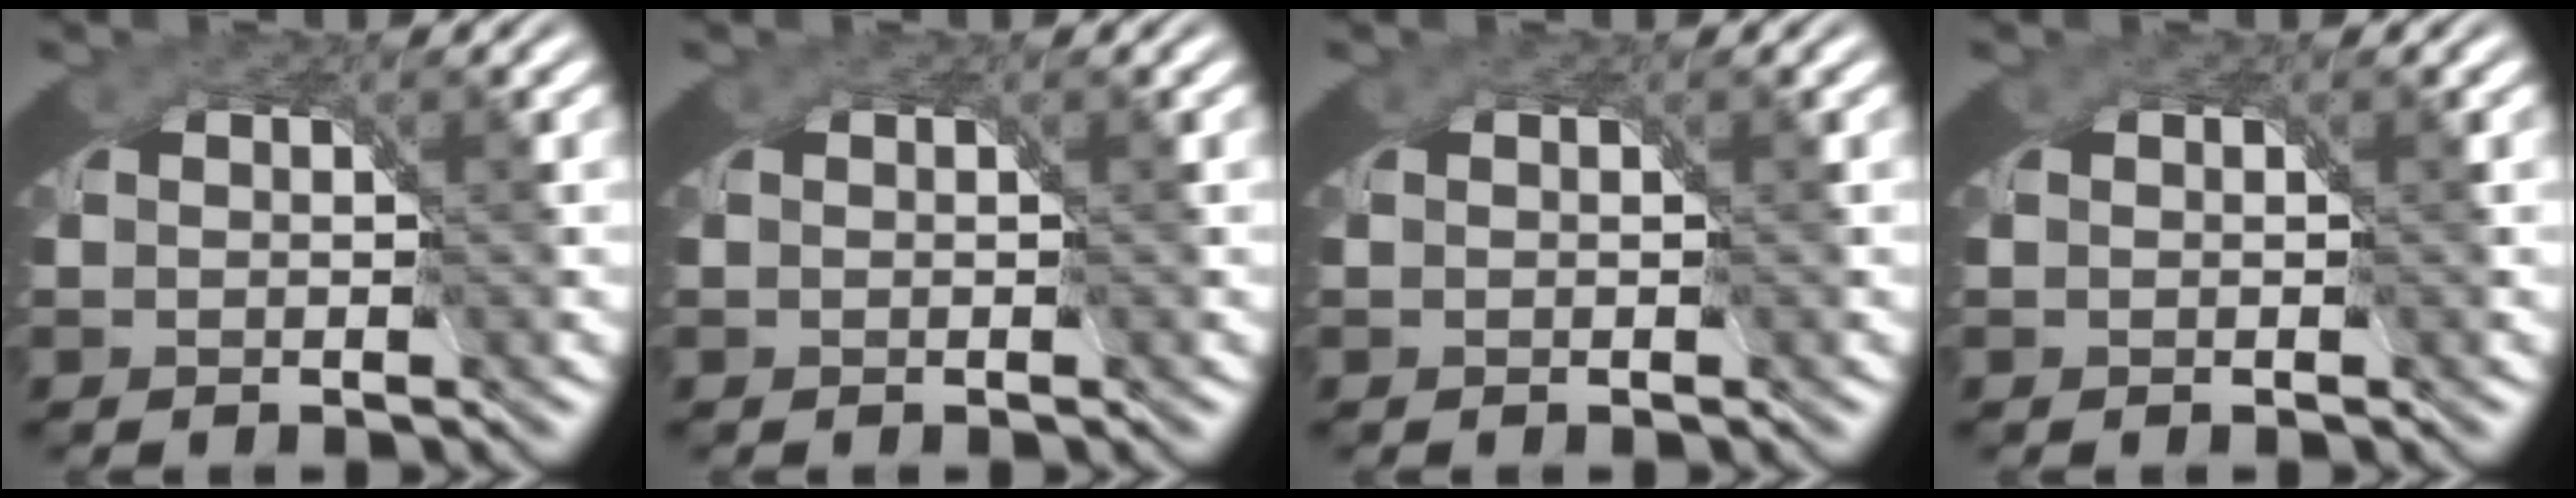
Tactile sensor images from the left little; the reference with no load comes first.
{"total": 0.0}
{"total": 0.0}
{"total": 0.0}